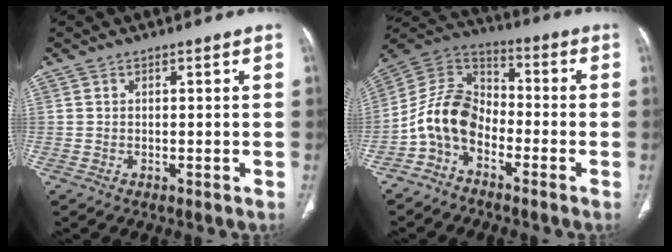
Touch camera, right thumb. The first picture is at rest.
{"total": 10.9, "force": [-4.4, 7.3, 6.8], "torque": [-0.124, 0.063, -0.101]}